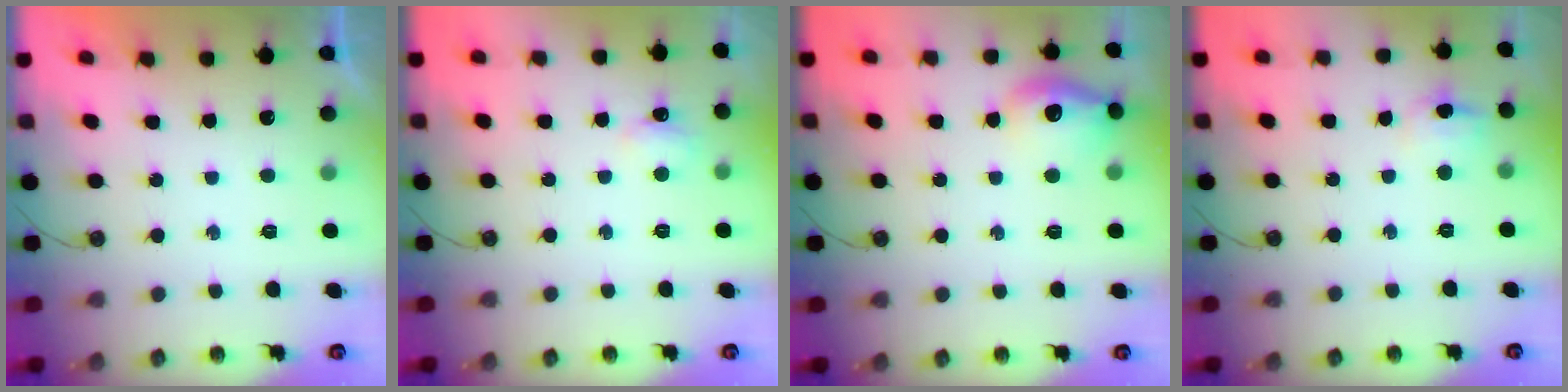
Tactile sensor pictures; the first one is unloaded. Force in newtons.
{"total": 5.2, "press": 5.1, "slide": 0.9}
{"total": 13.6, "press": 13.6, "slide": 1.1}
{"total": 9.1, "press": 5.0, "slide": 7.6}